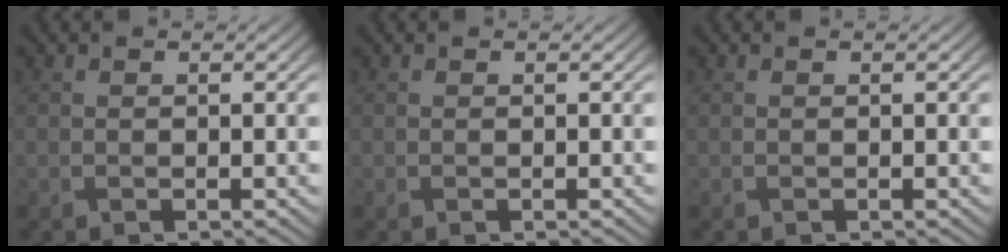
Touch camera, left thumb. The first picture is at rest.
{"total": 0.0}
{"total": 0.0}